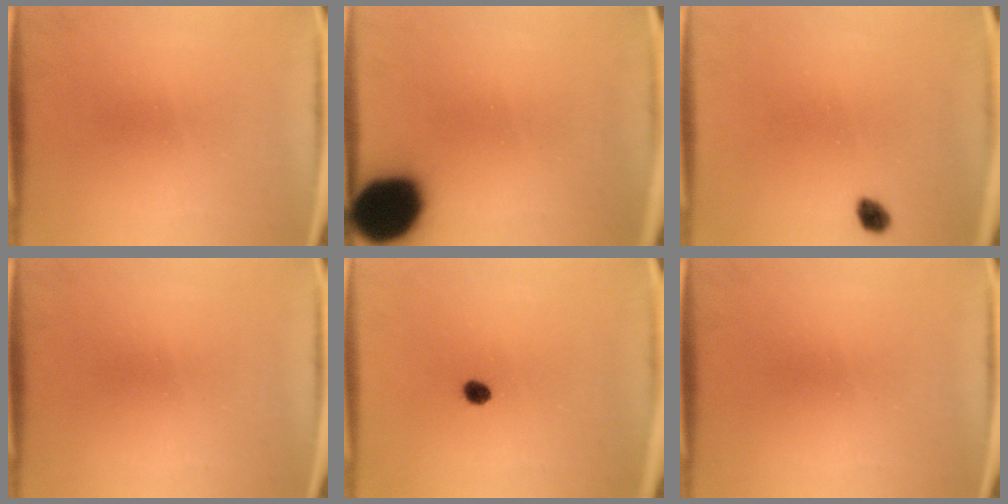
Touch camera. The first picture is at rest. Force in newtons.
{"total": 18.7}
{"total": 2.2}
{"total": 0.0}
{"total": 2.1}
{"total": 0.0}